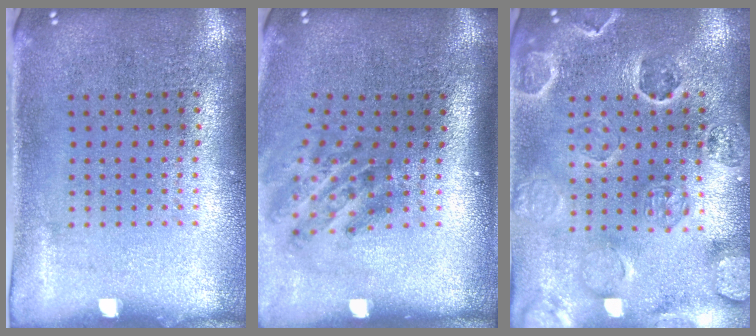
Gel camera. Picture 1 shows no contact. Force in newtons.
{"total": 1.9, "press": 1.2, "slide": 1.5}
{"total": 2.7, "press": 2.6, "slide": 0.8}